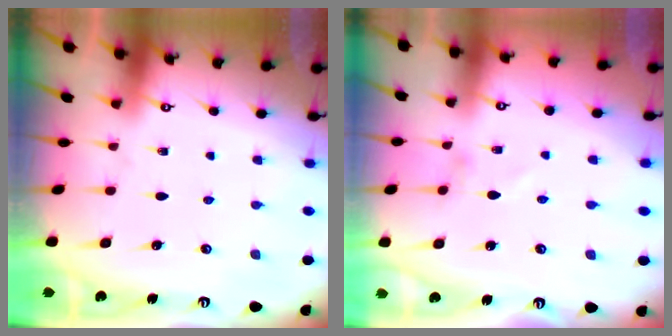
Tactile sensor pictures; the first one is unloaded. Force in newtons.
{"total": 0.9, "press": 0.9, "slide": 0.1}